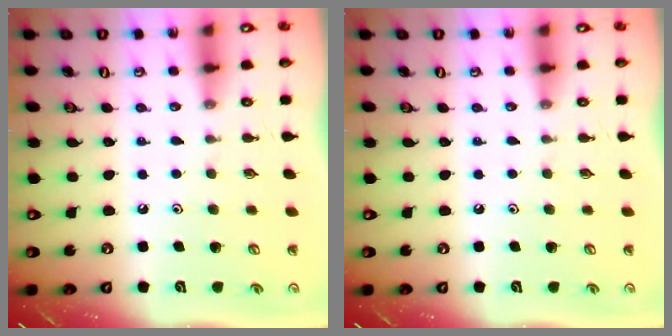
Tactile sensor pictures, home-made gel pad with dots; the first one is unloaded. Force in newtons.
{"total": 0.0}